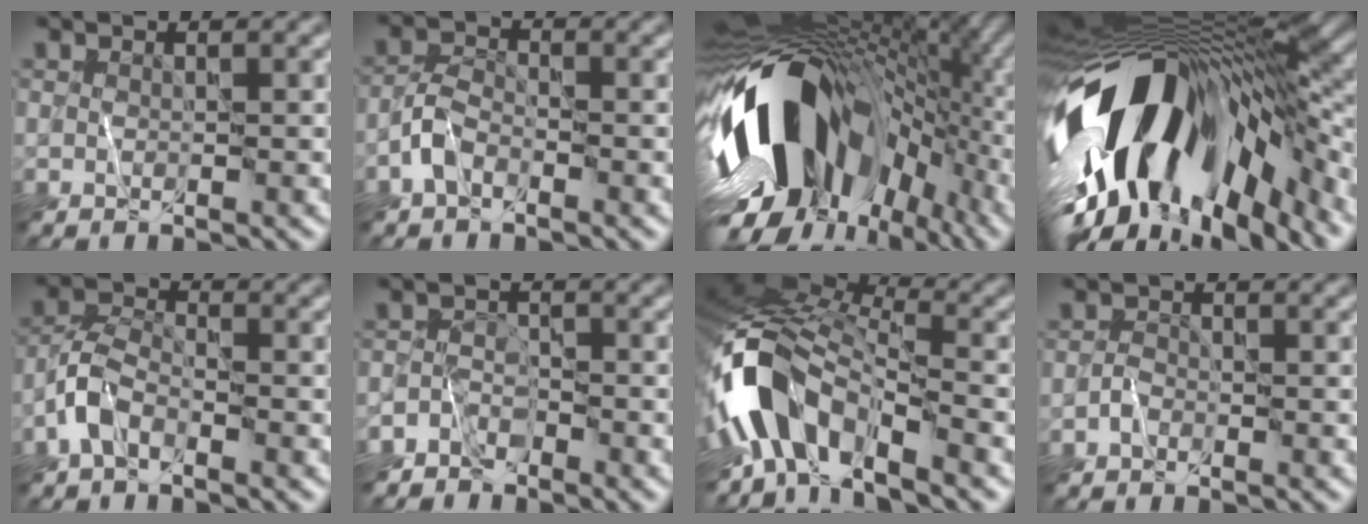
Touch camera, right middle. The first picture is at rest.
{"total": 2.6, "force": [-1.7, 1.4, 1.4], "torque": [-0.026, 0.007, -0.045]}
{"total": 17.0, "force": [-2.7, 11.0, 12.6], "torque": [-0.229, -0.024, -0.046]}
{"total": 17.1, "force": [-5.1, 8.2, 14.1], "torque": [-0.244, -0.021, -0.087]}
{"total": 3.6, "force": [-2.3, 1.8, 2.0], "torque": [-0.036, 0.007, -0.060]}
{"total": 2.6, "force": [-2.3, 1.2, 0.2], "torque": [0.002, 0.002, -0.056]}
{"total": 9.3, "force": [-4.9, 4.4, 6.6], "torque": [-0.126, 0.011, -0.109]}
{"total": 1.0, "force": [-0.8, 0.7, 0.2], "torque": [0.000, 0.005, -0.020]}